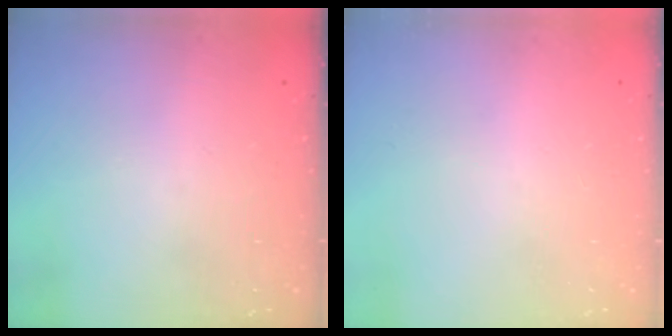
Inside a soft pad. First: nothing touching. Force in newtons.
{"total": 0.0}